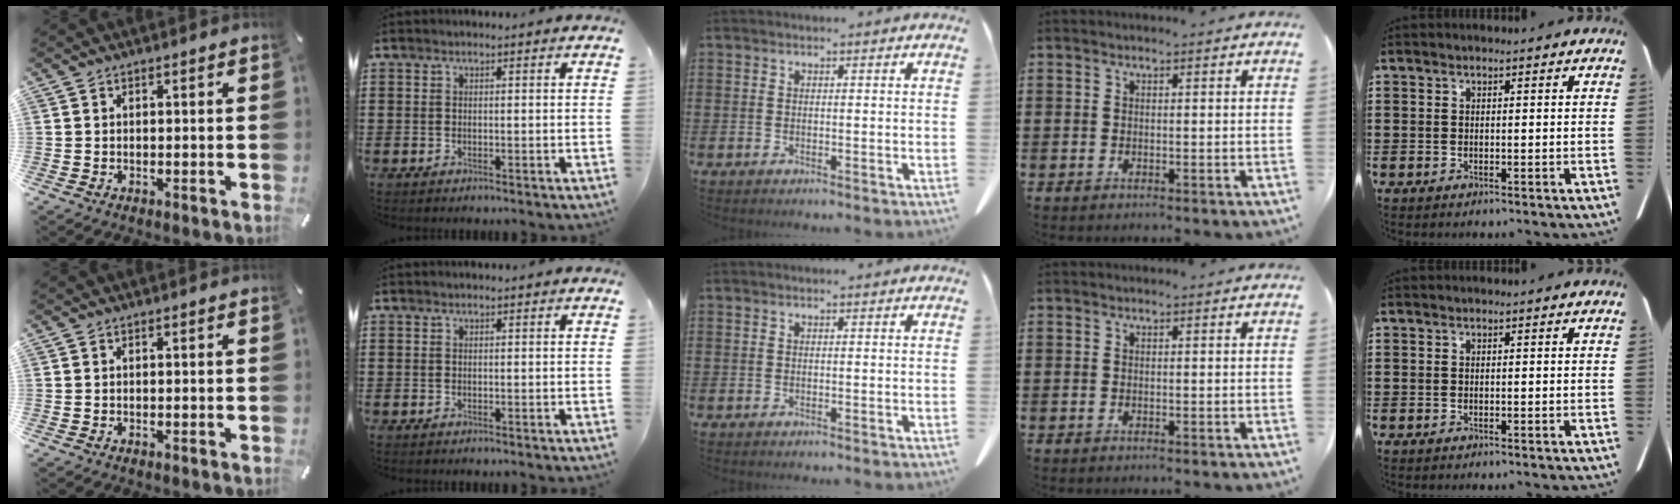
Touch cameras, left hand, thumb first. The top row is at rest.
{}